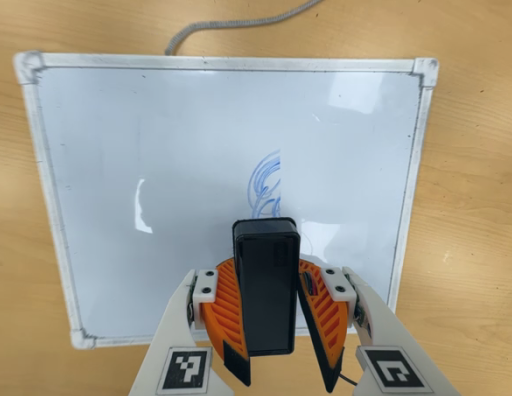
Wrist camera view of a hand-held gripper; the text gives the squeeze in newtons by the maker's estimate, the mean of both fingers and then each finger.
{"total": 8.9, "left": 9.6, "right": 8.2}